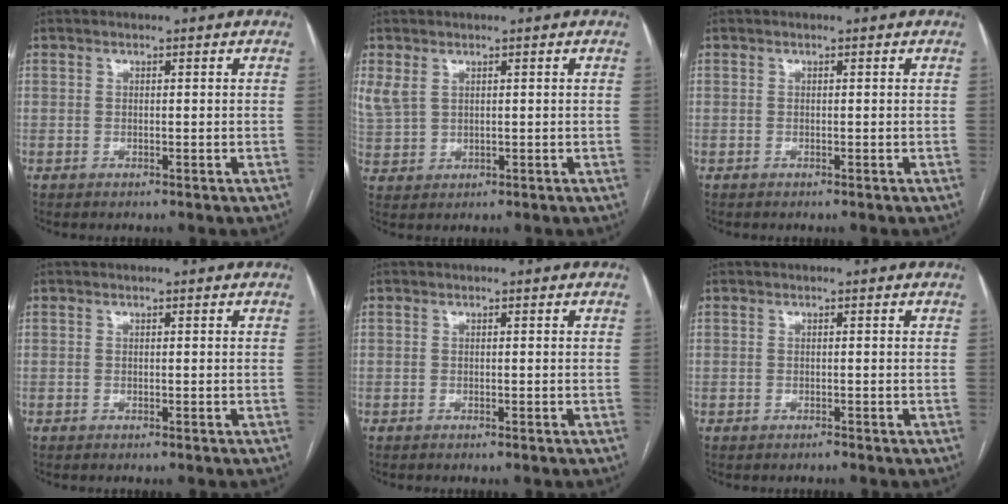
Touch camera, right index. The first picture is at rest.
{"total": 4.2, "force": [2.1, 2.7, 2.5], "torque": [-0.066, 0.009, 0.056]}
{"total": 0.0}
{"total": 0.0}
{"total": 0.0}
{"total": 0.0}